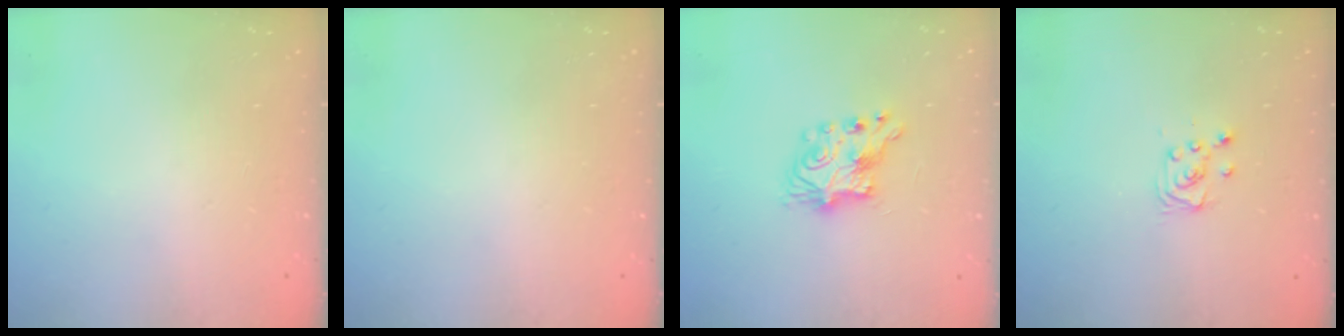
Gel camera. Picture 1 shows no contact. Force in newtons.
{"total": 0.0}
{"total": 7.5, "press": 7.5, "slide": 0.4}
{"total": 3.6, "press": 3.6, "slide": 0.3}